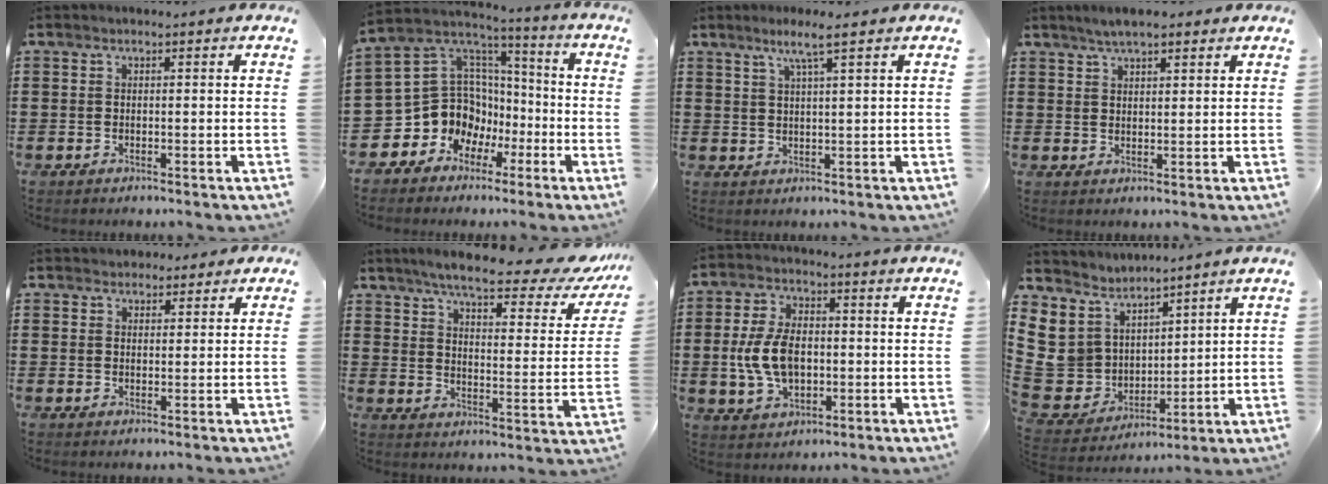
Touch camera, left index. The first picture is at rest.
{"total": 11.3, "force": [-3.4, 10.3, 3.2], "torque": [-0.101, -0.011, -0.055]}
{"total": 3.9, "force": [2.4, -0.2, 3.1], "torque": [-0.067, 0.001, 0.039]}
{"total": 3.7, "force": [2.9, 1.2, 2.0], "torque": [-0.045, 0.005, 0.052]}
{"total": 2.4, "force": [2.0, 1.4, 0.0], "torque": [-0.009, 0.009, 0.038]}
{"total": 8.3, "force": [6.9, 1.0, 4.4], "torque": [-0.100, -0.041, 0.115]}
{"total": 8.5, "force": [-0.5, 5.1, 6.8], "torque": [-0.159, 0.005, -0.015]}
{"total": 9.3, "force": [3.9, 8.4, 1.0], "torque": [-0.088, -0.030, 0.084]}